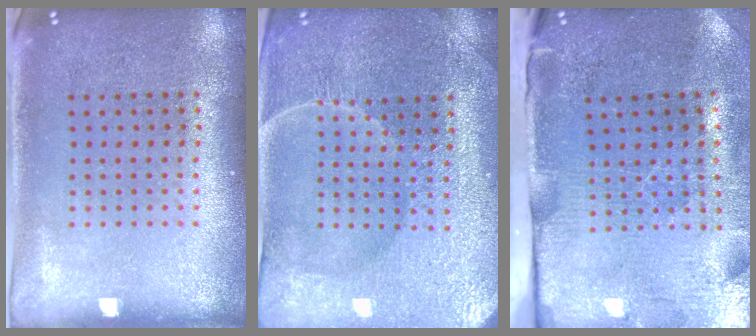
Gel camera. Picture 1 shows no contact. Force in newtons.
{"total": 4.3, "press": 4.1, "slide": 1.3}
{"total": 4.6, "press": 3.7, "slide": 2.7}